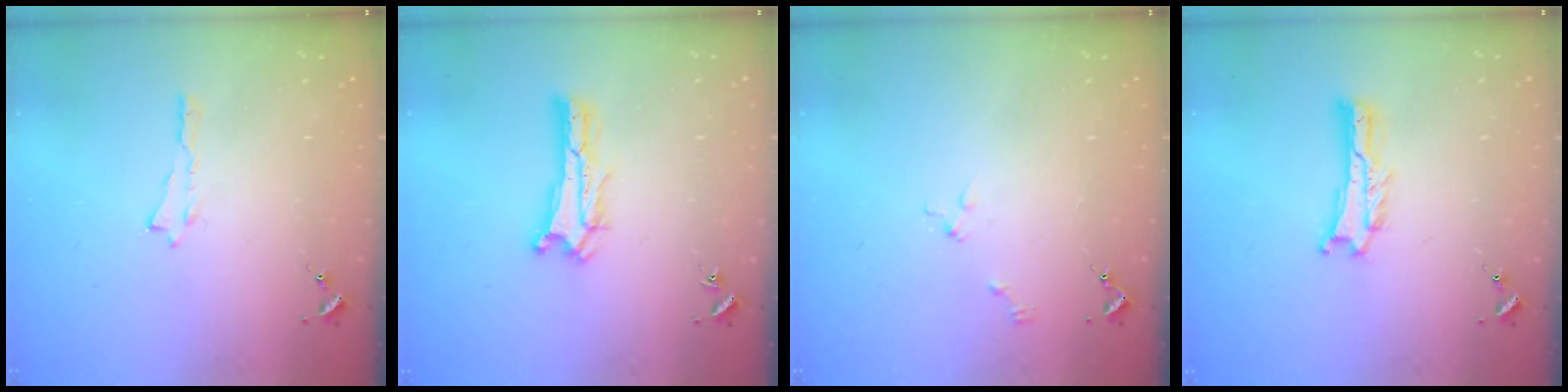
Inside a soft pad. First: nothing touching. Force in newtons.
{"total": 0.9, "press": 0.9, "slide": 0.2}
{"total": 2.0, "press": 2.0, "slide": 0.2}
{"total": 1.0, "press": 1.0, "slide": 0.2}